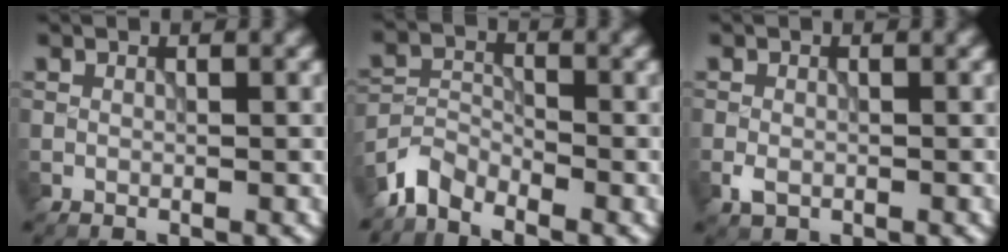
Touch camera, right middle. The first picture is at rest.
{"total": 3.3, "force": [-3.0, 1.1, 0.8], "torque": [-0.016, 0.001, -0.073]}
{"total": 1.5, "force": [-0.6, 1.0, 0.9], "torque": [-0.020, -0.002, -0.014]}